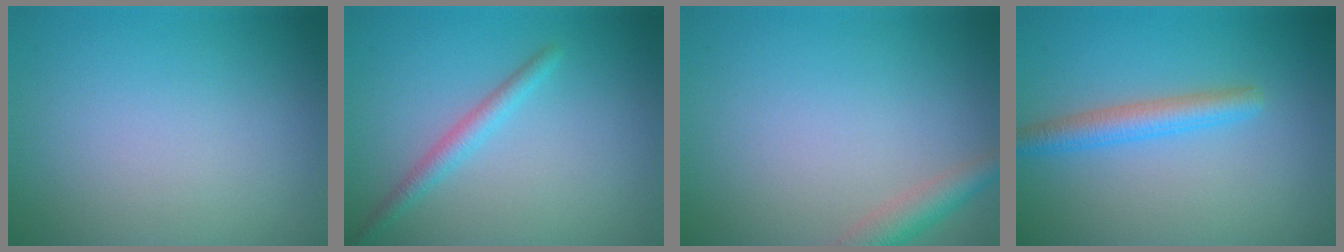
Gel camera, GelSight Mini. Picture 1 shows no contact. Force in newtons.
{"total": 1.9, "press": 1.9, "slide": 0.1}
{"total": 2.9, "press": 2.9, "slide": 0.1}
{"total": 2.8, "press": 2.8, "slide": 0.0}